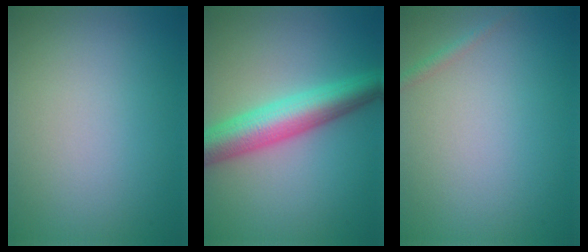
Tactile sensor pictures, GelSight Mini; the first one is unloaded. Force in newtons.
{"total": 6.4, "press": 6.3, "slide": 0.2}
{"total": 0.8, "press": 0.7, "slide": 0.1}